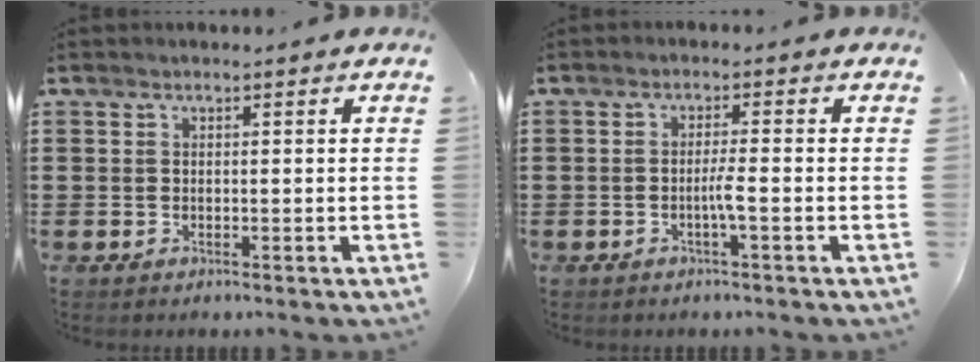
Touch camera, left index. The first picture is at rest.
{"total": 2.6, "force": [-1.0, 0.0, 2.4], "torque": [-0.043, -0.001, -0.020]}